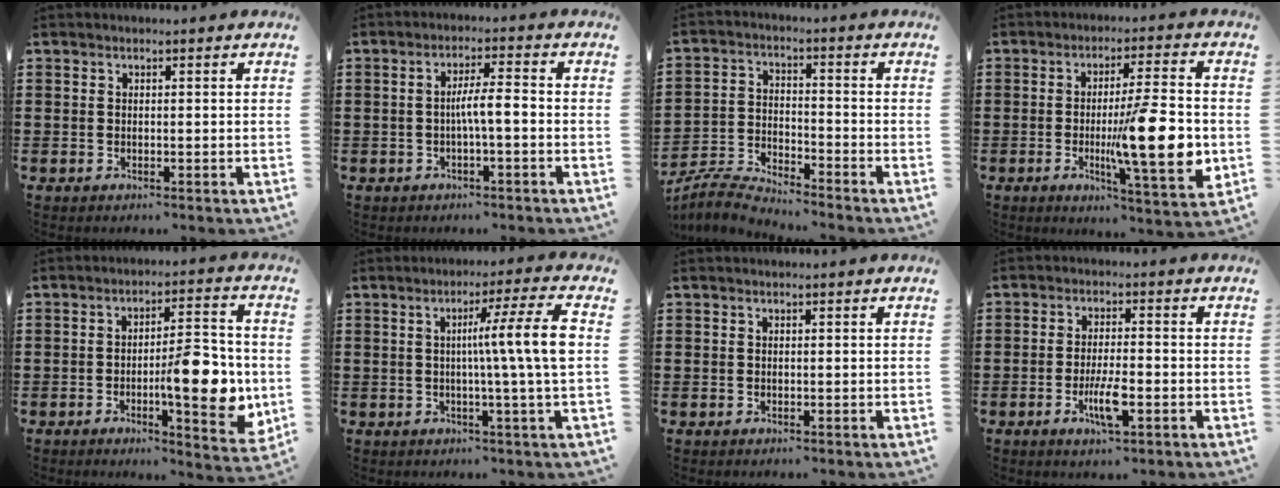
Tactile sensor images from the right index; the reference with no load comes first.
{"total": 4.0, "force": [-0.9, 0.4, 3.9], "torque": [-0.069, 0.001, -0.018]}
{"total": 4.9, "force": [-4.9, 0.2, 0.7], "torque": [-0.030, -0.002, -0.102]}
{"total": 14.9, "force": [-2.1, 2.9, 14.4], "torque": [-0.224, -0.021, -0.040]}
{"total": 11.1, "force": [-2.1, 3.3, 10.4], "torque": [-0.127, -0.007, -0.038]}
{"total": 10.1, "force": [0.7, -0.3, 10.0], "torque": [-0.165, -0.010, 0.000]}
{"total": 0.0}
{"total": 5.5, "force": [-2.1, 1.3, 4.9], "torque": [-0.100, -0.006, -0.041]}